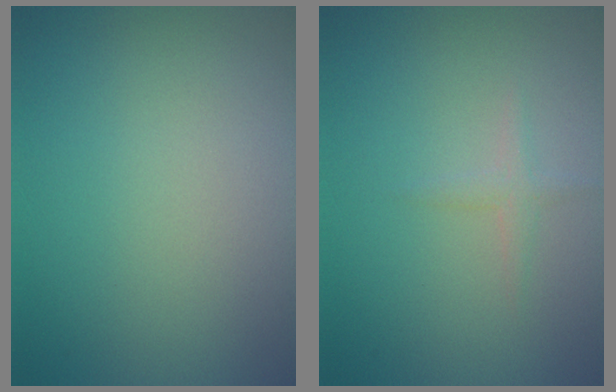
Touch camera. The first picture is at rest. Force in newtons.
{"total": 0.9, "press": 0.9, "slide": 0.0}